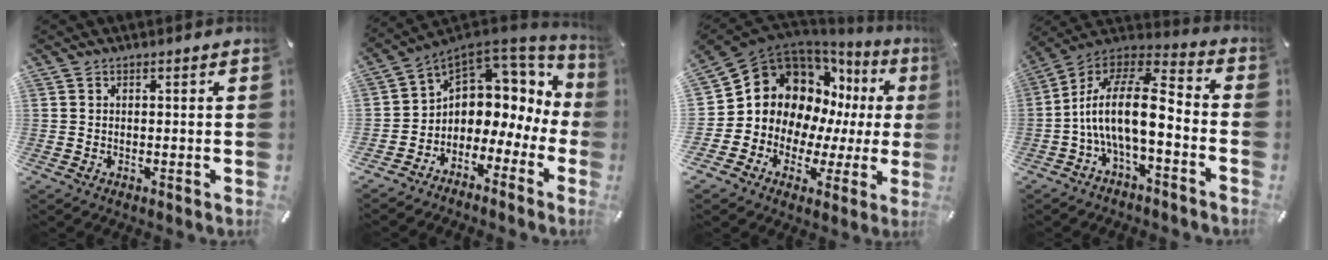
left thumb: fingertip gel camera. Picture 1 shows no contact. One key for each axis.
{"total": 6.5, "fx": 1.9, "fy": 5.9, "fz": 1.9, "tx": -0.040, "ty": -0.035, "tz": 0.037}
{"total": 15.2, "fx": 4.0, "fy": 12.7, "fz": 7.3, "tx": -0.135, "ty": -0.046, "tz": 0.084}
{"total": 17.4, "fx": -2.4, "fy": 7.4, "fz": 15.5, "tx": -0.301, "ty": 0.006, "tz": -0.042}